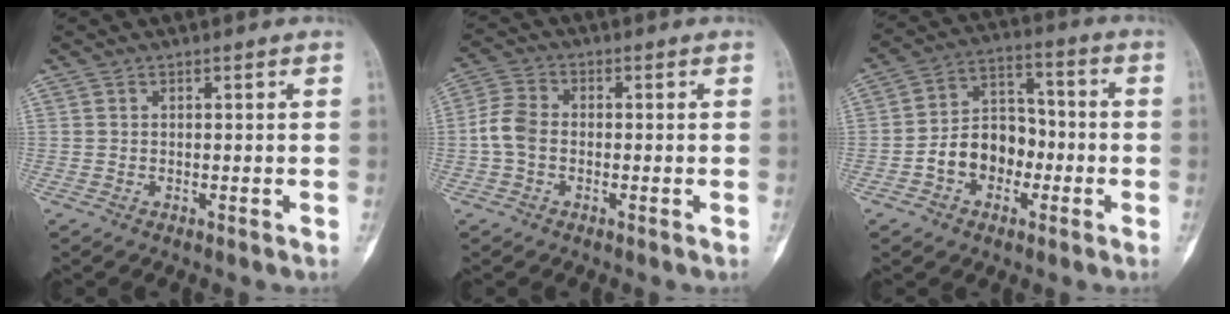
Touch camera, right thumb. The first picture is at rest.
{"total": 5.2, "force": [-0.9, 3.8, 3.5], "torque": [-0.073, 0.014, -0.027]}
{"total": 10.9, "force": [-3.0, 8.2, 6.4], "torque": [-0.075, 0.049, -0.060]}